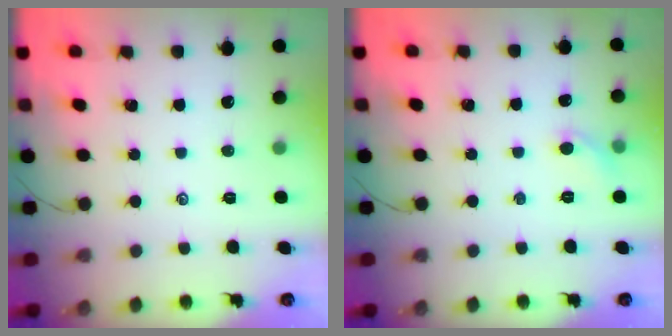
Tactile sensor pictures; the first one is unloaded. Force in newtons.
{"total": 4.5, "press": 4.3, "slide": 1.6}